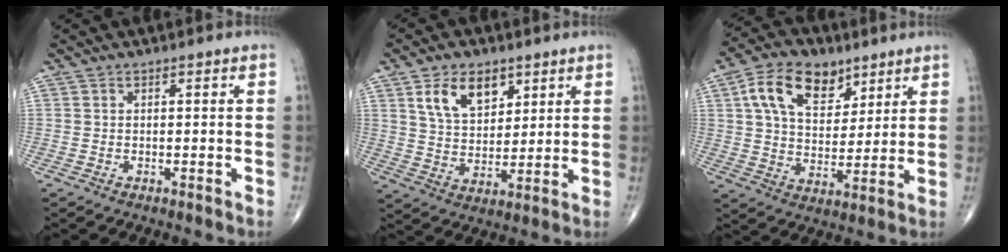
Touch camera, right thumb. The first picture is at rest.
{"total": 10.2, "force": [5.2, 6.1, 6.3], "torque": [-0.087, -0.027, 0.099]}
{"total": 14.2, "force": [6.8, 8.8, 8.8], "torque": [-0.124, -0.018, 0.124]}